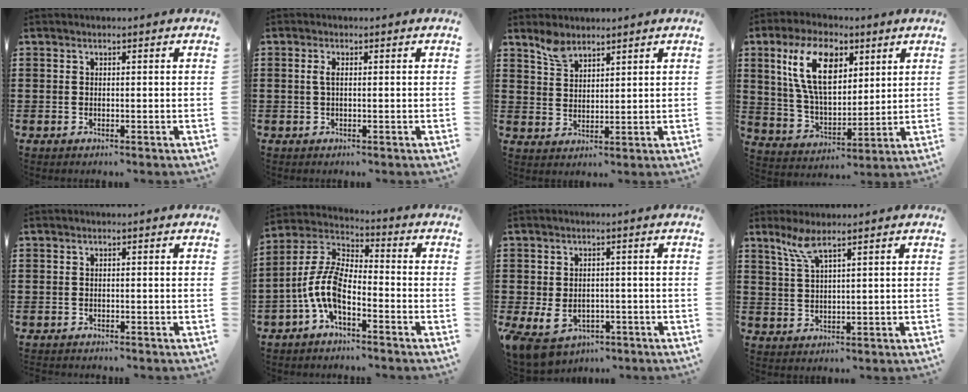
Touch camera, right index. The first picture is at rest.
{"total": 1.6, "force": [0.1, 0.6, 1.5], "torque": [-0.030, 0.005, 0.000]}
{"total": 3.8, "force": [3.0, 1.7, 1.4], "torque": [-0.037, 0.003, 0.058]}
{"total": 12.4, "force": [5.1, 6.7, 9.2], "torque": [-0.199, 0.016, 0.091]}
{"total": 0.6, "force": [-0.6, 0.2, -0.2], "torque": [0.001, 0.002, -0.014]}
{"total": 8.6, "force": [-3.8, 3.5, 6.9], "torque": [-0.178, -0.015, -0.083]}
{"total": 4.4, "force": [-1.8, 3.1, 2.5], "torque": [-0.069, 0.001, -0.040]}
{"total": 3.9, "force": [2.6, 0.4, 2.8], "torque": [-0.063, 0.003, 0.047]}